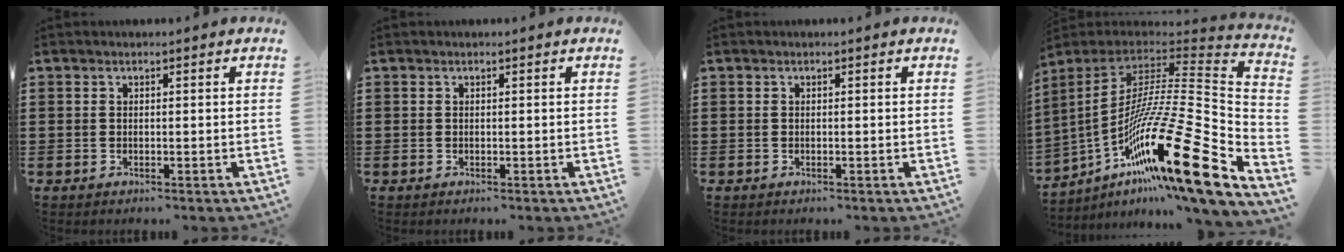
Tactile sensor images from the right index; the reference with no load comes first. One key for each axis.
{"total": 0.0}
{"total": 0.0}
{"total": 24.1, "fx": -11.2, "fy": 3.5, "fz": 21.1, "tx": -0.373, "ty": -0.010, "tz": -0.207}